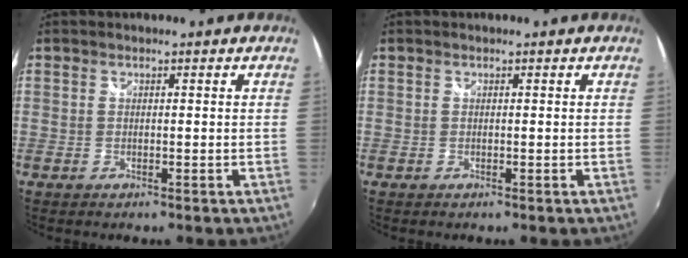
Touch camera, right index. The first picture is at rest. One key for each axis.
{"total": 0.0}